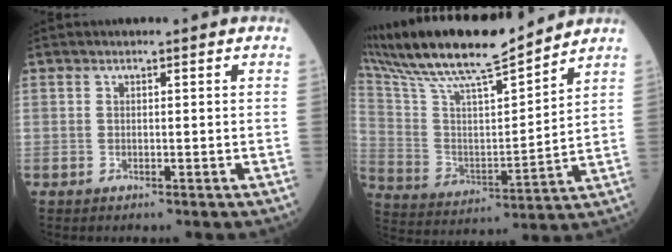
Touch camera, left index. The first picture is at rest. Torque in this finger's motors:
{"motor_torque": [0.18, -0.72, 0.65, 0.21]}